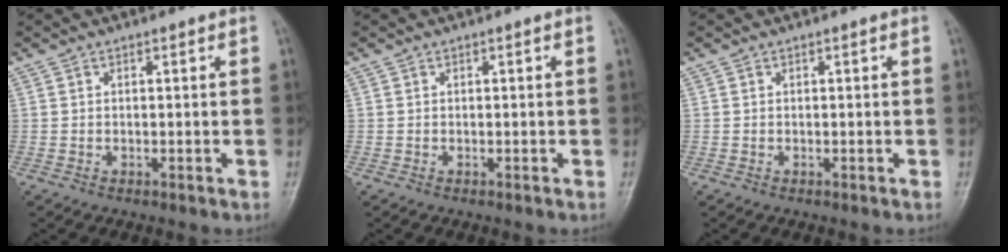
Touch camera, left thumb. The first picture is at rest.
{"total": 0.0}
{"total": 0.0}